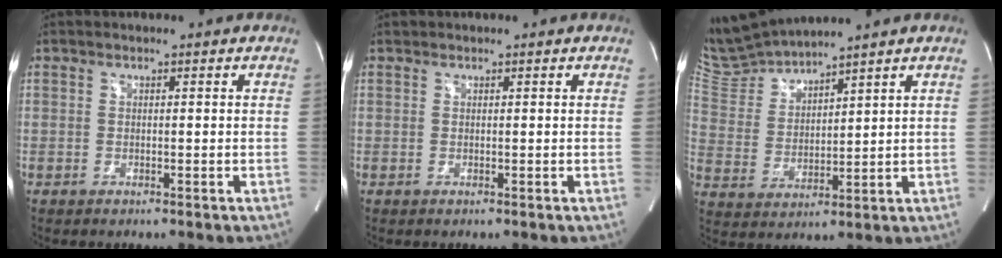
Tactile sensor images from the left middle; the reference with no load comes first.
{"total": 0.0}
{"total": 8.5, "force": [8.4, -1.2, 0.8], "torque": [-0.044, 0.006, 0.189]}